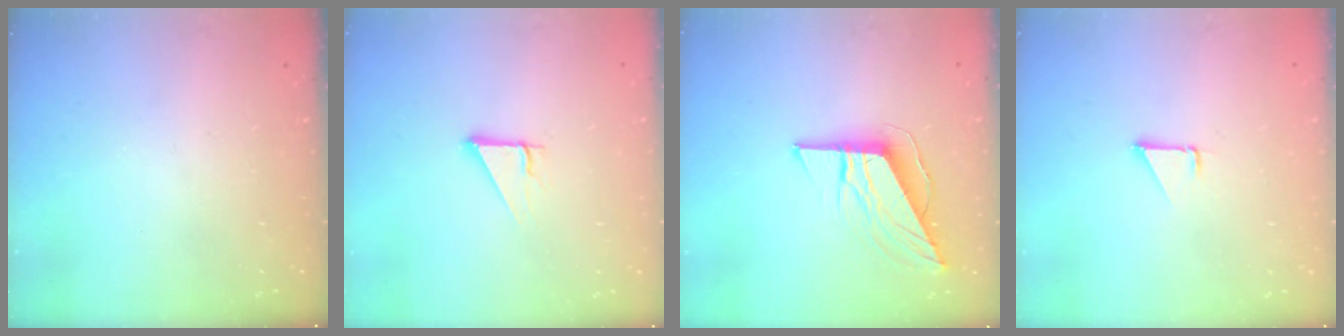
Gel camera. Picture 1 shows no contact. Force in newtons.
{"total": 3.3, "press": 3.3, "slide": 0.2}
{"total": 9.6, "press": 9.6, "slide": 0.5}
{"total": 1.3, "press": 1.3, "slide": 0.1}